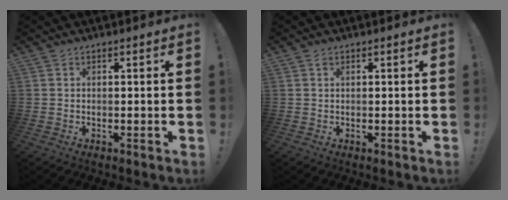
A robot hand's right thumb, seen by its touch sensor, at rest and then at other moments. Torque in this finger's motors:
{"motor_torque": [-0.05, -0.10, 0.31, -0.25, 0.00]}